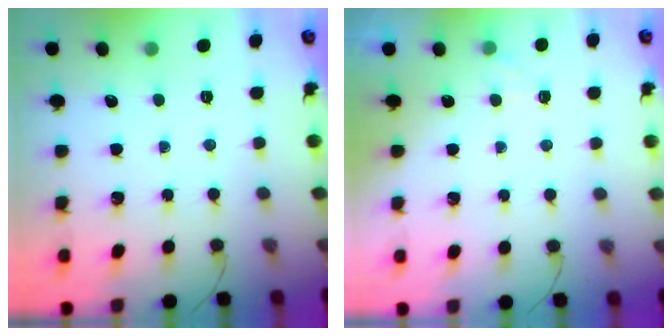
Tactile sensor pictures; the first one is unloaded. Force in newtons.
{"total": 2.0, "press": 1.4, "slide": 1.4}